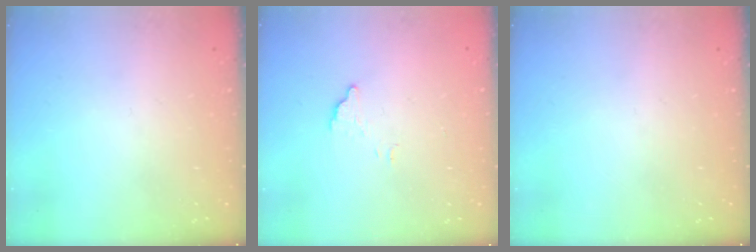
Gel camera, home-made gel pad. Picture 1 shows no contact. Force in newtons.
{"total": 4.0, "press": 4.0, "slide": 0.2}
{"total": 0.0}